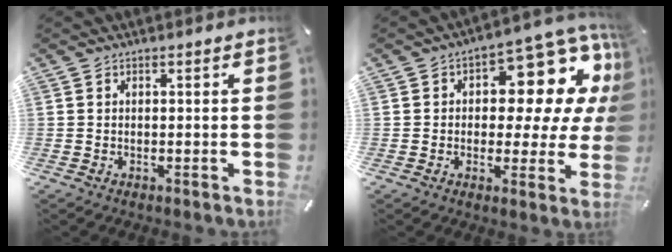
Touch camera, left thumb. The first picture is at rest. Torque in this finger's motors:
{"motor_torque": [2.42, 2.59, 1.16, -0.98, 0.26]}